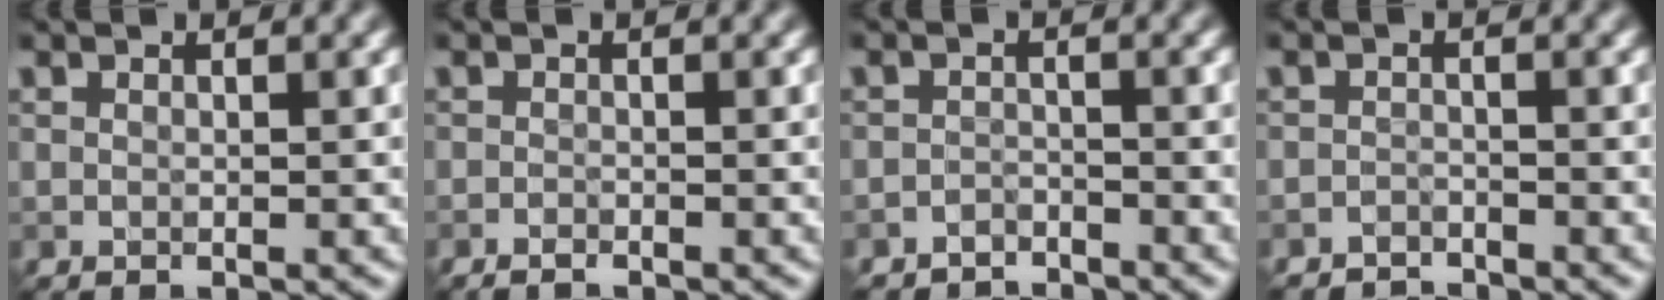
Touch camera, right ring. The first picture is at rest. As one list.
[{"total": 0.9, "force": [-0.8, 0.3, 0.5], "torque": [-0.007, -0.002, -0.015]}, {"total": 2.2, "force": [-2.1, 0.7, -0.1], "torque": [0.008, 0.003, -0.043]}, {"total": 2.0, "force": [-2.0, 0.4, 0.0], "torque": [0.004, 0.000, -0.039]}]